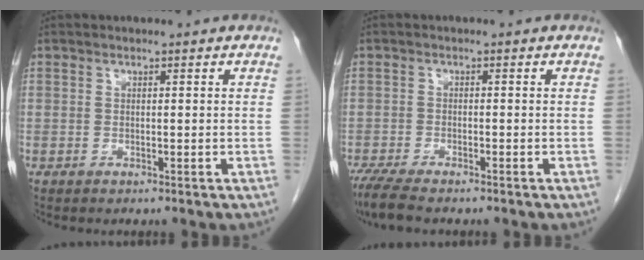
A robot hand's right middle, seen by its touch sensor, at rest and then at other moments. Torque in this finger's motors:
{"motor_torque": [0.55, -0.45, 0.03, 0.04]}